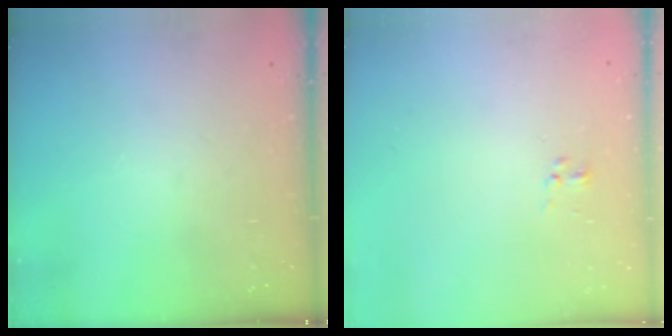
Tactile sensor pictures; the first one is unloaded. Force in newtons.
{"total": 1.4, "press": 1.3, "slide": 0.7}